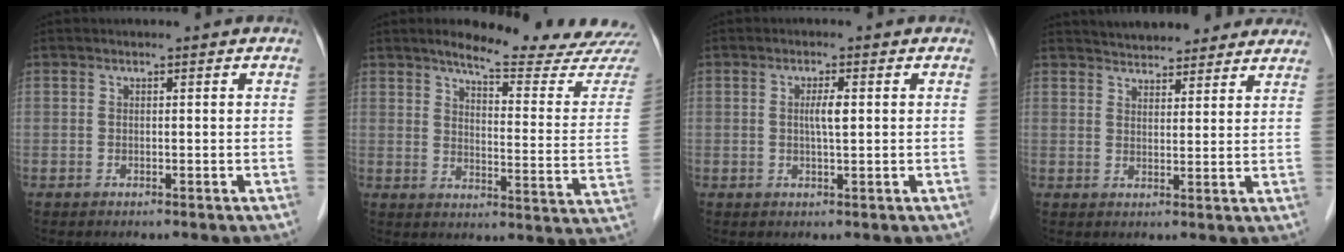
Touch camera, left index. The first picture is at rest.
{"total": 17.7, "force": [16.4, 0.1, 6.6], "torque": [-0.089, -0.091, 0.194]}
{"total": 2.4, "force": [0.3, 0.2, 2.4], "torque": [-0.046, 0.000, 0.005]}
{"total": 12.3, "force": [11.3, 3.5, 3.5], "torque": [-0.031, 0.027, 0.143]}